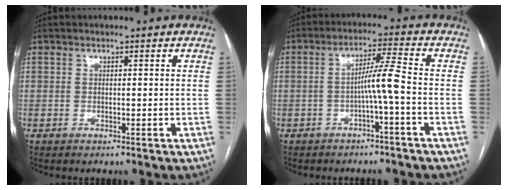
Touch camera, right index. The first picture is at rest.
{"total": 5.0, "force": [-1.4, -0.9, 4.7], "torque": [-0.084, 0.013, -0.023]}